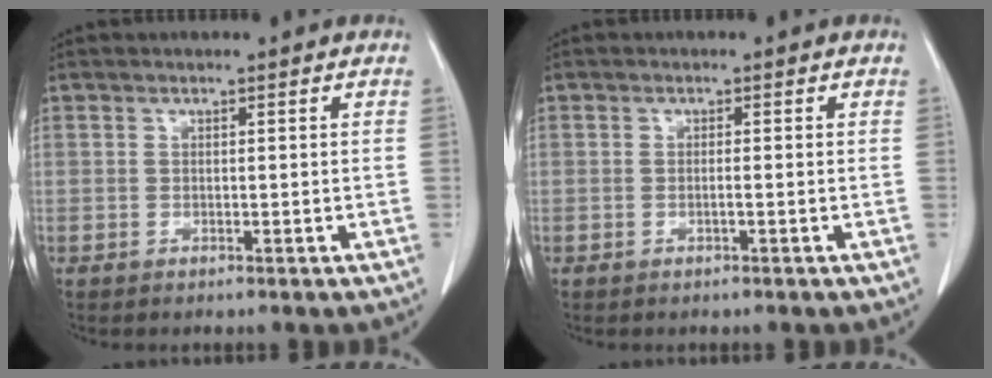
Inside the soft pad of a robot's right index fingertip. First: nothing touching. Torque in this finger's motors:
{"motor_torque": [-0.02, -0.07, 0.02, -0.01]}